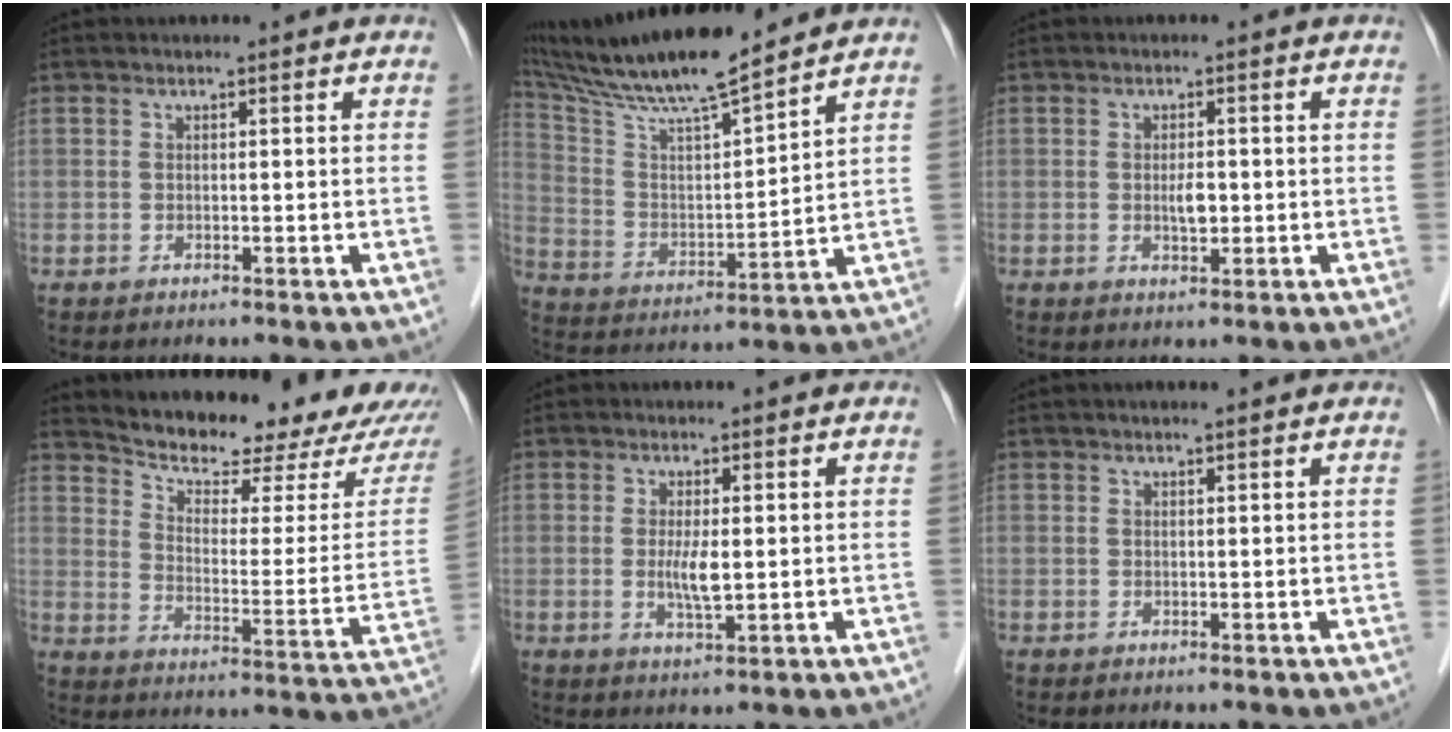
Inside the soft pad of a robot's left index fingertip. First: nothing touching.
{"total": 16.5, "force": [14.3, 0.7, 8.3], "torque": [-0.157, 0.012, 0.257]}
{"total": 2.3, "force": [-0.2, 0.9, 2.1], "torque": [-0.039, 0.000, -0.001]}
{"total": 21.0, "force": [18.8, 4.2, 8.3], "torque": [-0.119, -0.040, 0.243]}
{"total": 3.5, "force": [0.1, 0.6, 3.4], "torque": [-0.068, -0.007, 0.003]}
{"total": 1.7, "force": [1.4, 0.2, 1.0], "torque": [-0.014, 0.015, 0.020]}